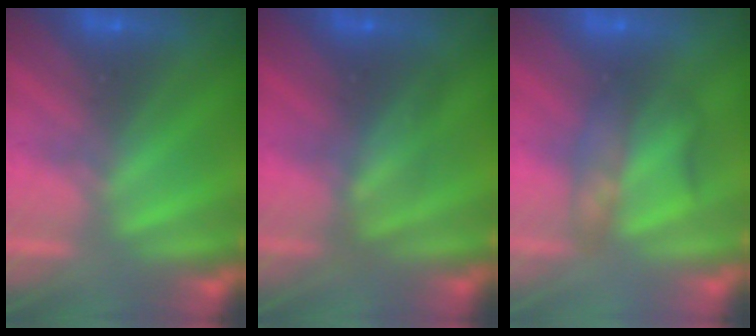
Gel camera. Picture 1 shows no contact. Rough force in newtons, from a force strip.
{"total": 2.3}
{"total": 2.3}